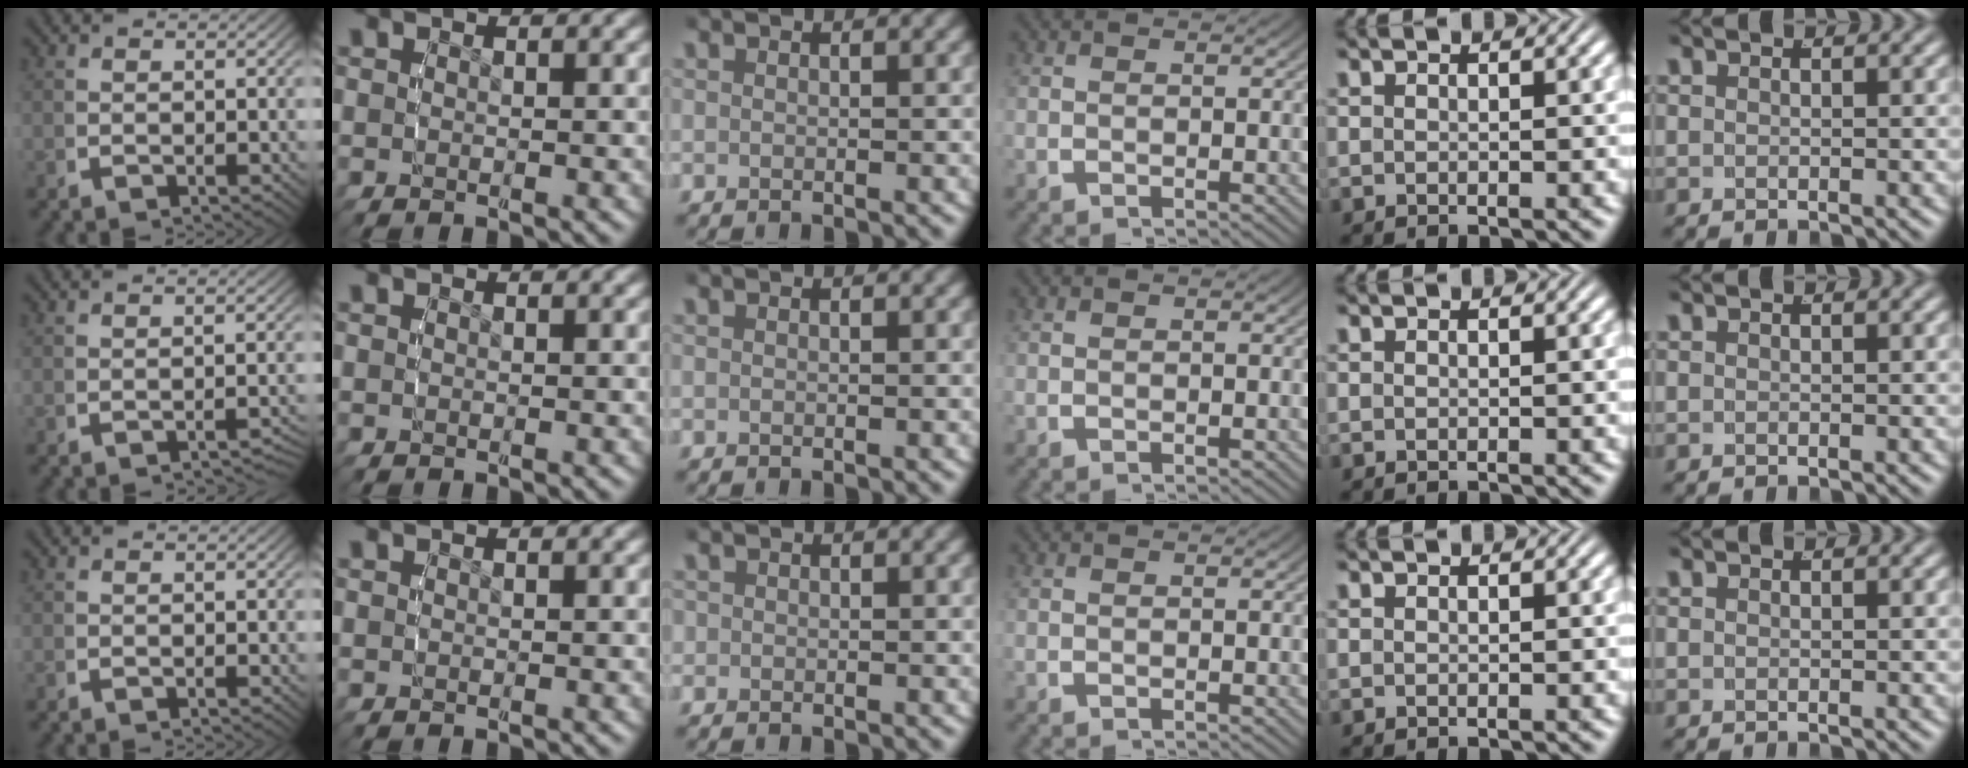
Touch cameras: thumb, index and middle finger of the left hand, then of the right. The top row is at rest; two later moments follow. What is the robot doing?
{"motion": "lift_and_place", "object": "condiment"}